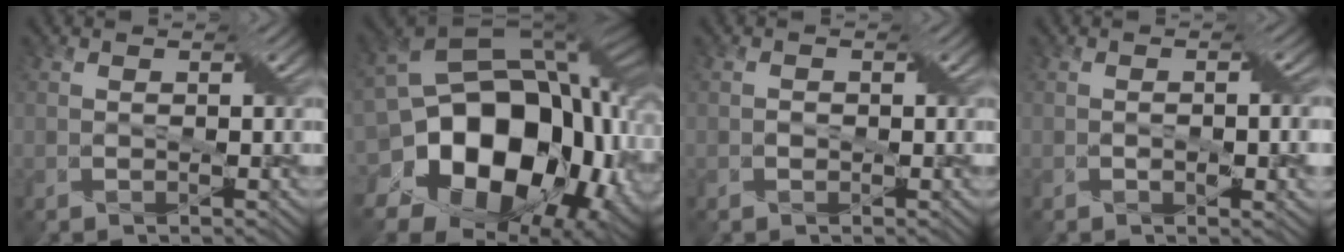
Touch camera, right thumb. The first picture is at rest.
{"total": 20.3, "force": [-3.2, 14.7, 13.5], "torque": [-0.261, -0.034, -0.041]}
{"total": 0.7, "force": [-0.2, 0.6, 0.3], "torque": [-0.007, 0.000, -0.005]}
{"total": 3.4, "force": [-0.6, 1.1, 3.2], "torque": [-0.050, 0.000, -0.010]}